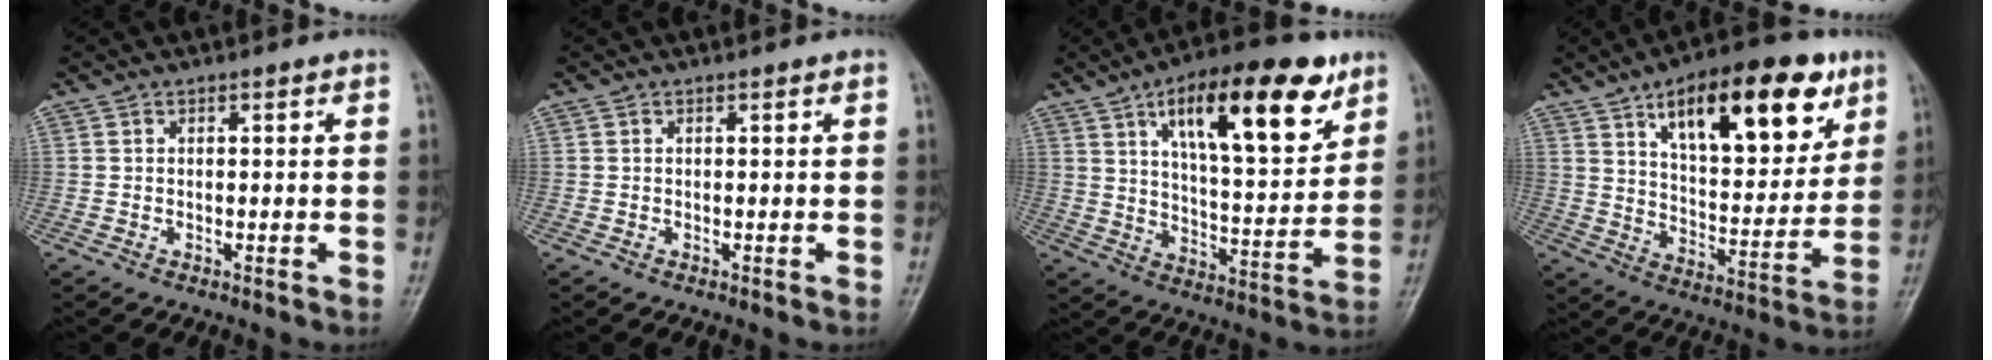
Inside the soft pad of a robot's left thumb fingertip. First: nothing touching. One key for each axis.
{"total": 0.0}
{"total": 21.3, "fx": 10.8, "fy": 7.9, "fz": 16.6, "tx": -0.216, "ty": -0.037, "tz": 0.171}
{"total": 23.1, "fx": 11.6, "fy": 10.0, "fz": 17.3, "tx": -0.212, "ty": -0.037, "tz": 0.183}